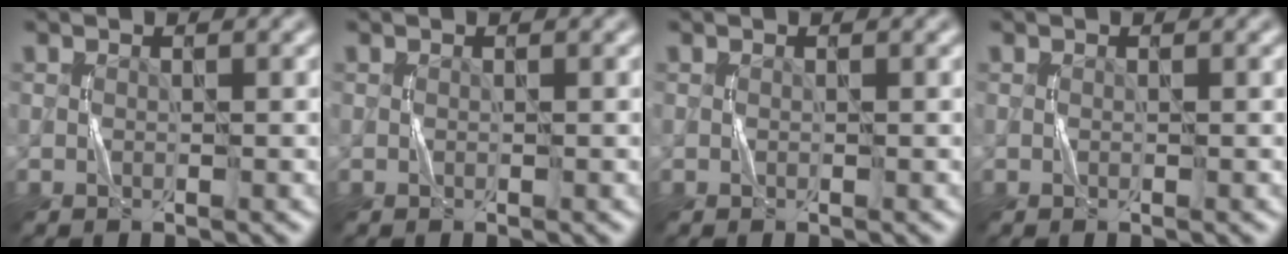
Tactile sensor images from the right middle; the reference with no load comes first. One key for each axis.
{"total": 0.0}
{"total": 0.0}
{"total": 0.0}